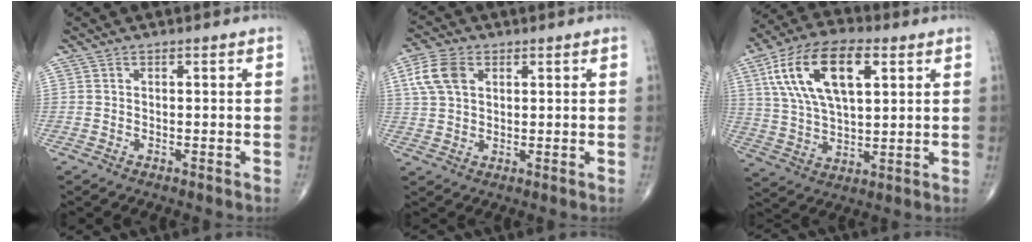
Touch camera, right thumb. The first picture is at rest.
{"total": 7.5, "force": [2.5, 5.0, 5.0], "torque": [-0.103, 0.006, 0.048]}
{"total": 18.0, "force": [6.4, 8.6, 14.4], "torque": [-0.263, 0.000, 0.116]}